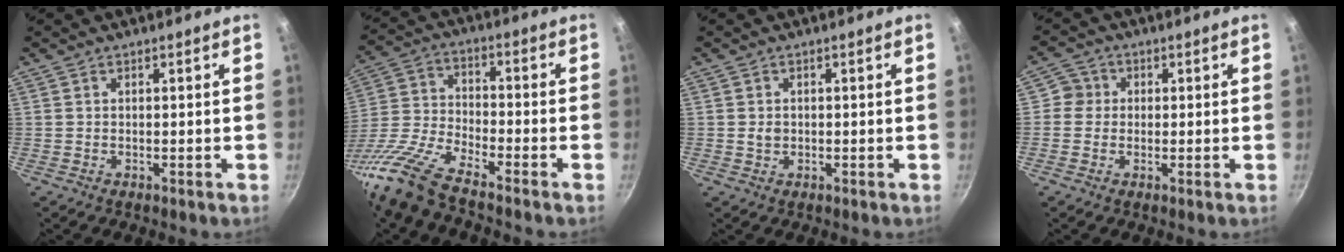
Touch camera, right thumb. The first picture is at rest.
{"total": 13.5, "force": [-10.8, 2.8, 7.5], "torque": [-0.164, 0.046, -0.233]}
{"total": 1.5, "force": [0.1, 1.3, 0.6], "torque": [-0.007, -0.001, 0.001]}
{"total": 3.6, "force": [0.0, 3.5, 0.7], "torque": [0.014, 0.006, -0.012]}